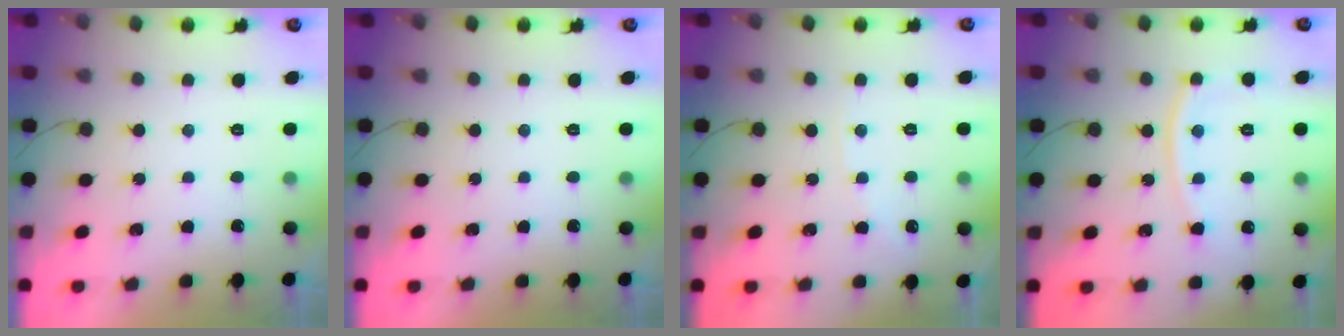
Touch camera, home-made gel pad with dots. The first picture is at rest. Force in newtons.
{"total": 0.0}
{"total": 3.7, "press": 3.7, "slide": 0.6}
{"total": 9.2, "press": 9.1, "slide": 1.3}